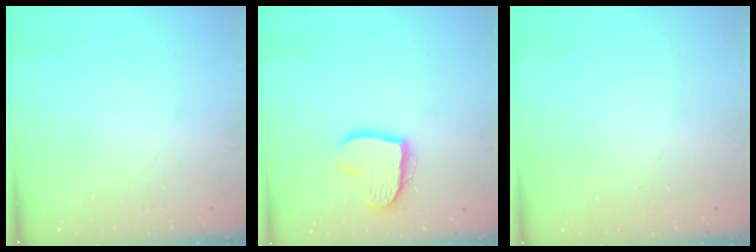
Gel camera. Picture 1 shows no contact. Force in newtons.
{"total": 14.0, "press": 13.9, "slide": 1.2}
{"total": 0.0}